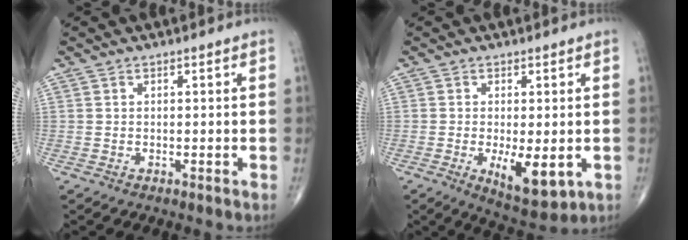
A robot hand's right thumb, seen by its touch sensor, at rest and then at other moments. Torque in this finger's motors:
{"motor_torque": [0.80, 0.77, 0.20, -0.22, 0.19]}